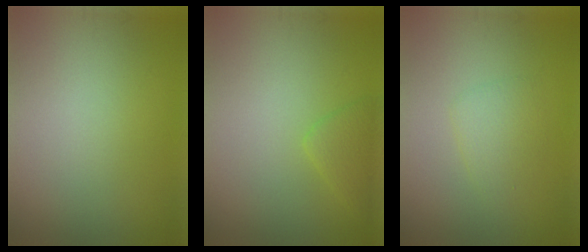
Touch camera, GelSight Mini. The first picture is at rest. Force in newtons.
{"total": 1.9, "press": 1.9, "slide": 0.2}
{"total": 1.9, "press": 1.9, "slide": 0.0}